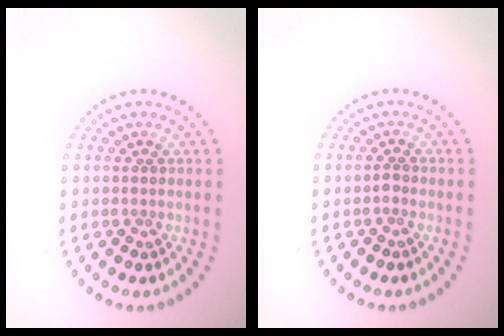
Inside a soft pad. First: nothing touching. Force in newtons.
{"total": 0.5, "press": 0.4, "slide": 0.3}